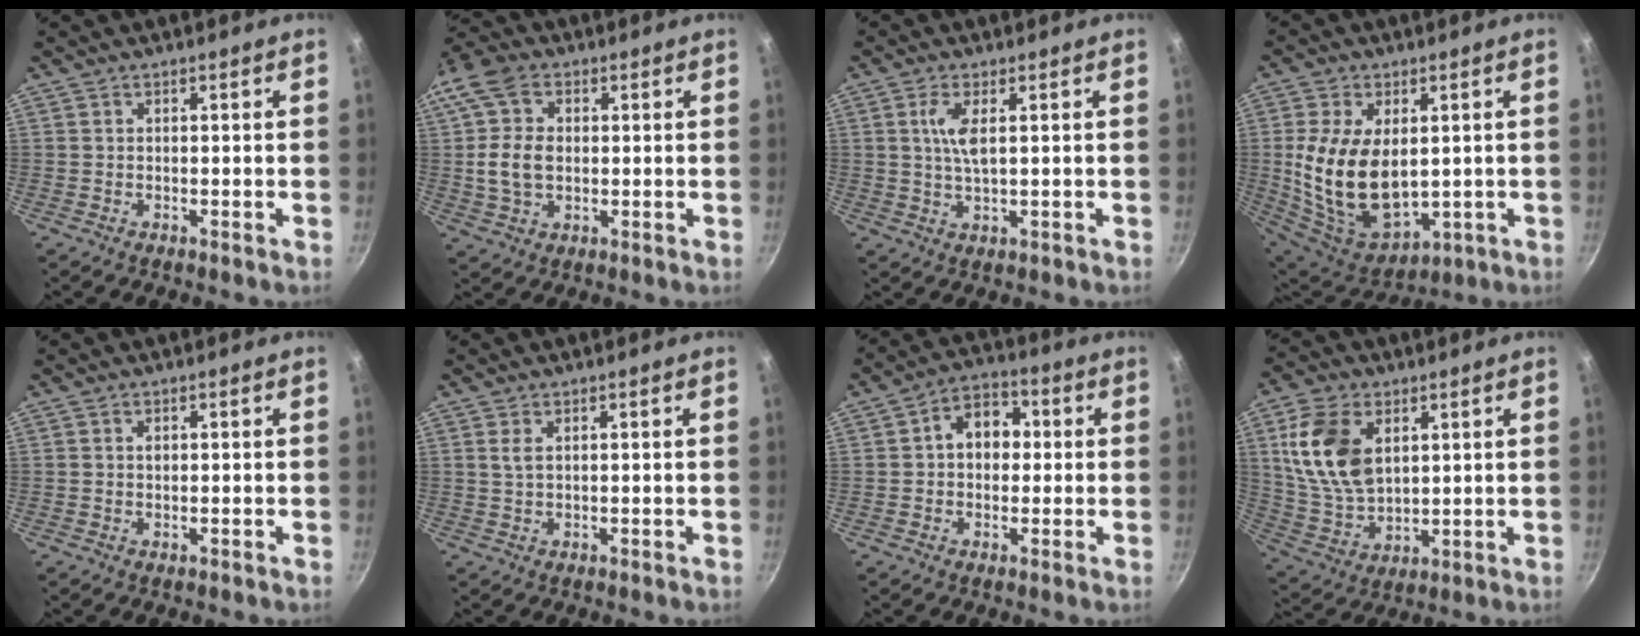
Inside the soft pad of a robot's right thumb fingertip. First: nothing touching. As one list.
[{"total": 12.0, "force": [1.2, 8.7, 8.1], "torque": [-0.156, 0.015, 0.014]}, {"total": 4.8, "force": [1.0, 1.5, 4.5], "torque": [-0.097, -0.001, 0.021]}, {"total": 18.3, "force": [0.9, 11.2, 14.4], "torque": [-0.255, -0.024, 0.040]}, {"total": 0.9, "force": [0.2, 0.7, 0.7], "torque": [-0.009, -0.001, 0.002]}, {"total": 1.9, "force": [0.6, 1.0, 1.5], "torque": [-0.030, -0.003, 0.013]}, {"total": 8.1, "force": [0.7, 6.2, 5.2], "torque": [-0.038, 0.017, -0.002]}, {"total": 15.1, "force": [4.4, 9.6, 10.8], "torque": [-0.190, -0.016, 0.097]}]